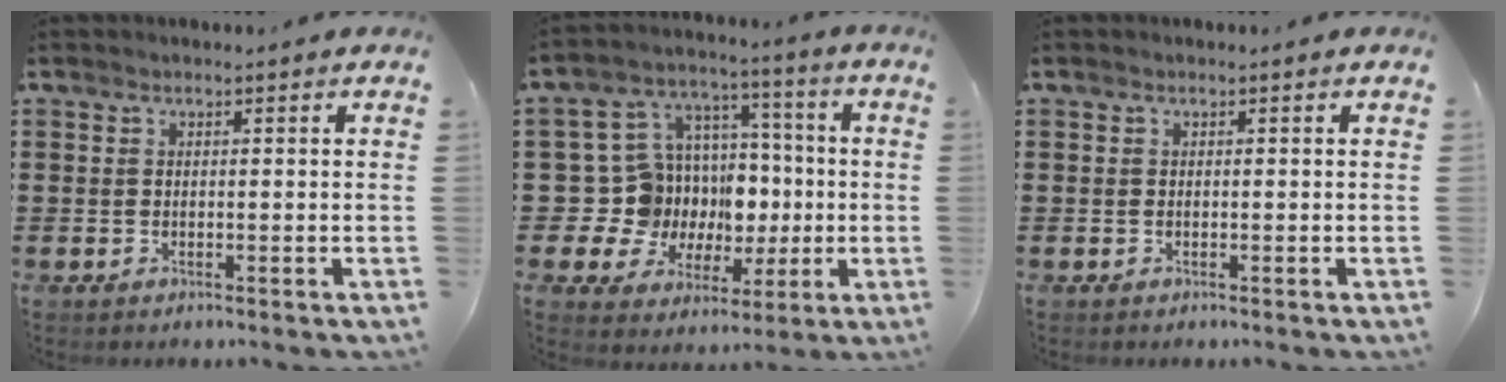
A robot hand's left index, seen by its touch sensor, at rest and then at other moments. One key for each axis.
{"total": 11.7, "fx": 0.1, "fy": 11.2, "fz": 3.3, "tx": -0.110, "ty": -0.017, "tz": 0.015}
{"total": 0.0}